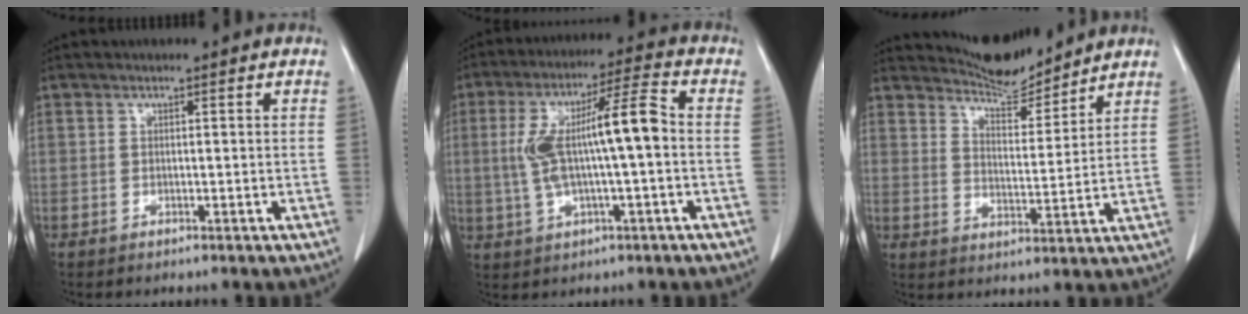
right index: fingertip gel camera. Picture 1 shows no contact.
{"total": 11.9, "force": [0.1, 1.9, 11.8], "torque": [-0.225, 0.029, 0.004]}
{"total": 8.3, "force": [8.1, 0.9, 1.6], "torque": [-0.033, -0.009, 0.137]}